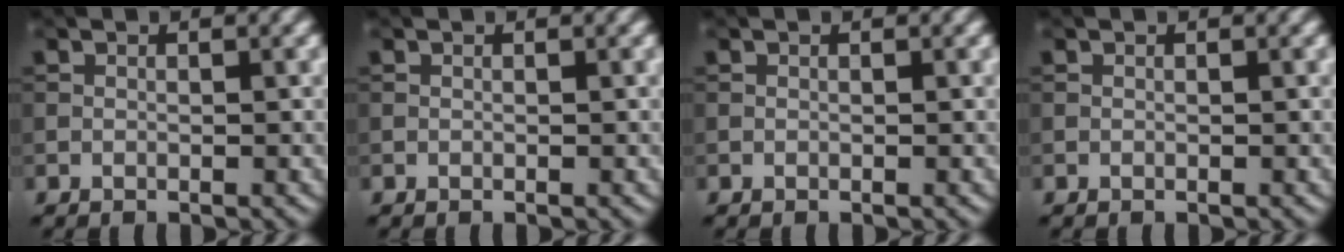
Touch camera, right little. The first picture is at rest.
{"total": 0.0}
{"total": 0.0}
{"total": 0.0}